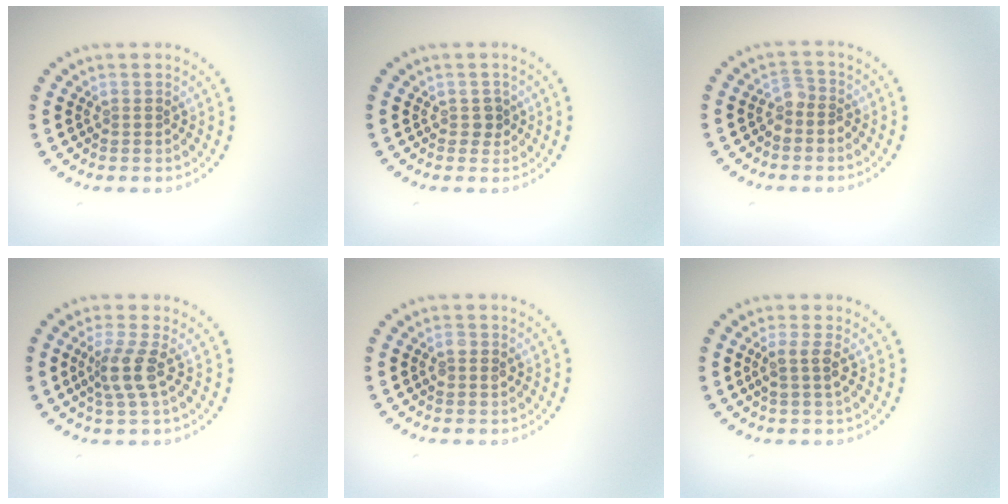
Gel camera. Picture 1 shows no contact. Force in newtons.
{"total": 1.0, "press": 0.9, "slide": 0.5}
{"total": 1.7, "press": 1.3, "slide": 1.1}
{"total": 2.8, "press": 2.1, "slide": 1.8}
{"total": 1.2, "press": 1.2, "slide": 0.1}
{"total": 1.8, "press": 1.5, "slide": 0.9}